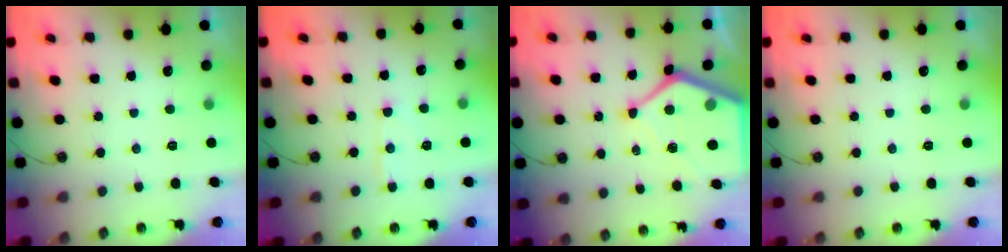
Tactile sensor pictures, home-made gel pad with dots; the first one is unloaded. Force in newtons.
{"total": 6.2, "press": 6.2, "slide": 0.4}
{"total": 15.5, "press": 15.5, "slide": 1.4}
{"total": 0.0}